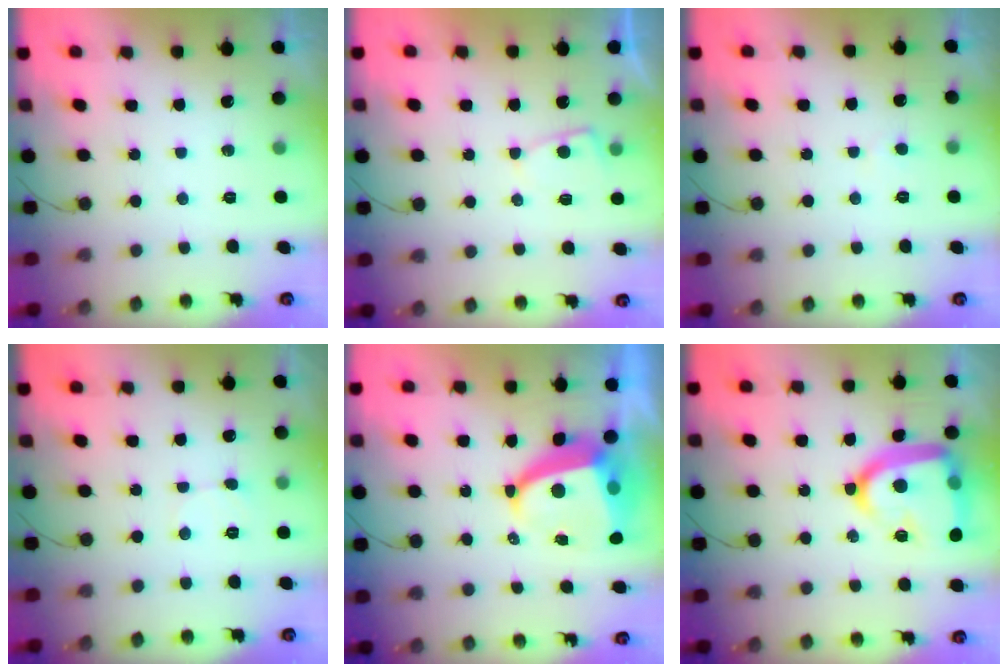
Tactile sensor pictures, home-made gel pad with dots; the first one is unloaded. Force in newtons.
{"total": 3.4, "press": 3.3, "slide": 0.4}
{"total": 1.8, "press": 1.8, "slide": 0.2}
{"total": 1.9, "press": 1.9, "slide": 0.2}
{"total": 9.1, "press": 9.0, "slide": 1.1}
{"total": 19.8, "press": 19.7, "slide": 1.4}